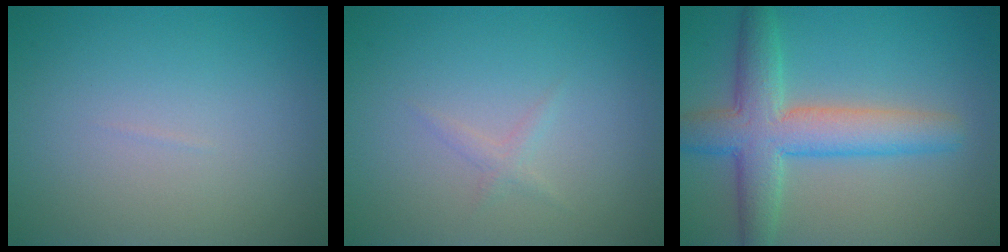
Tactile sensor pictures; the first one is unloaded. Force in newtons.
{"total": 0.8, "press": 0.8, "slide": 0.0}
{"total": 6.6, "press": 6.6, "slide": 0.3}